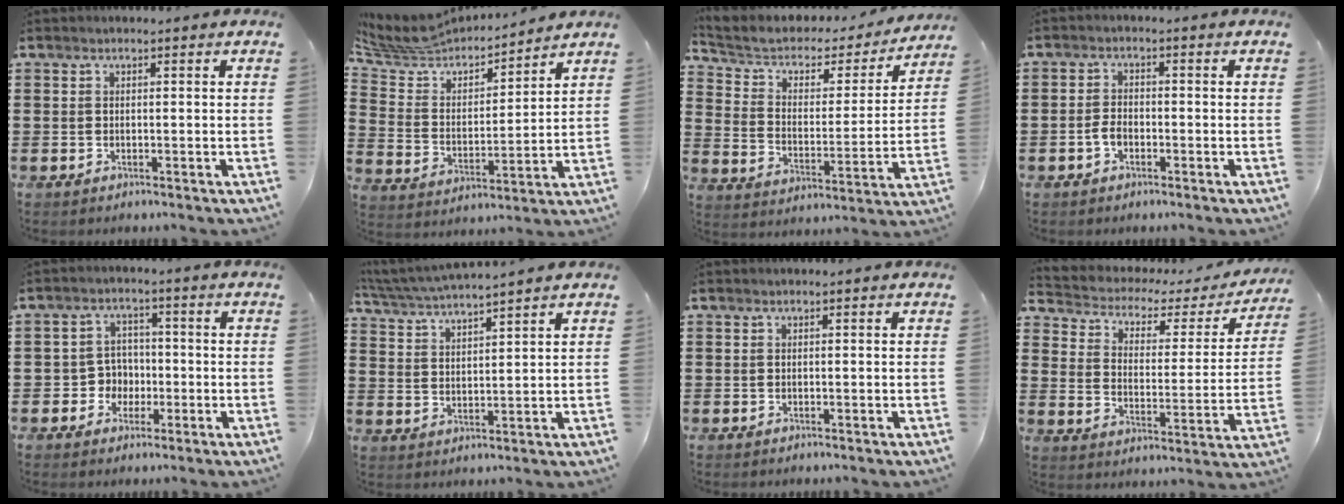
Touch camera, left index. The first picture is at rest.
{"total": 6.4, "force": [5.9, 2.1, 1.4], "torque": [-0.062, -0.038, 0.102]}
{"total": 4.6, "force": [3.3, 2.6, 1.8], "torque": [-0.059, -0.023, 0.049]}
{"total": 2.4, "force": [-0.9, 1.4, 1.7], "torque": [-0.048, -0.001, -0.022]}
{"total": 4.2, "force": [-1.1, 3.9, 1.2], "torque": [-0.036, 0.008, -0.022]}
{"total": 4.2, "force": [4.1, -0.6, 1.0], "torque": [-0.037, -0.022, 0.070]}
{"total": 0.0}
{"total": 2.8, "force": [1.7, 1.8, 1.2], "torque": [-0.039, -0.014, 0.018]}